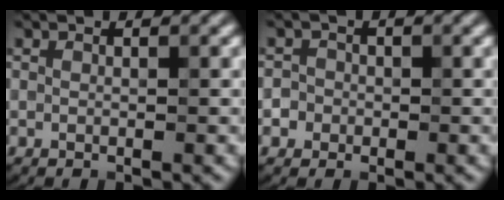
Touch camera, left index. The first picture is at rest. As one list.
[{"total": 2.3, "force": [-0.8, 2.1, 0.2], "torque": [0.026, 0.015, -0.033]}]